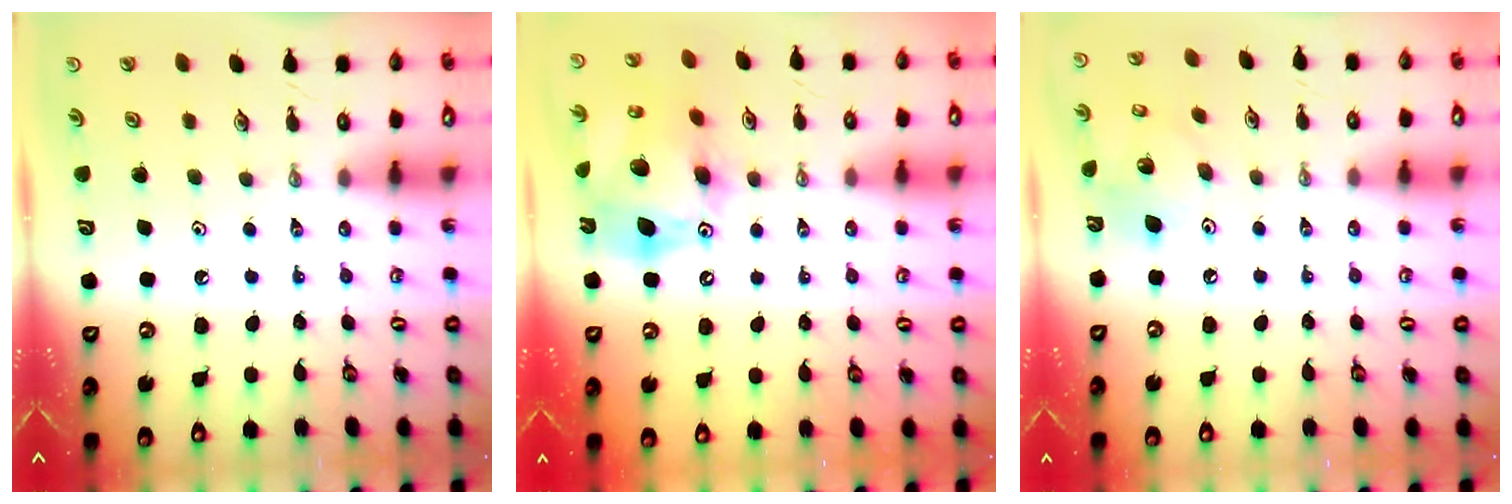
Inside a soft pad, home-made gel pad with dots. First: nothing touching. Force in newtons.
{"total": 15.7, "press": 15.7, "slide": 1.4}
{"total": 13.3, "press": 12.9, "slide": 3.0}